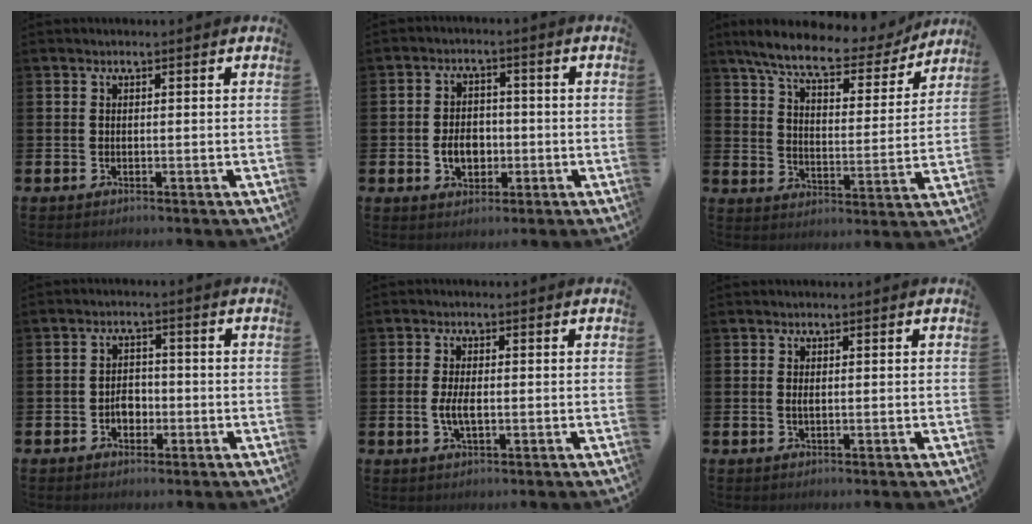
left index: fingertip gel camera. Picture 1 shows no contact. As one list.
[{"total": 4.4, "force": [-1.0, 3.3, 2.7], "torque": [-0.035, -0.001, -0.025]}, {"total": 8.4, "force": [7.4, 1.6, 3.6], "torque": [-0.097, -0.044, 0.124]}, {"total": 2.8, "force": [-0.9, 2.1, 1.5], "torque": [-0.011, -0.004, -0.025]}, {"total": 3.2, "force": [-0.3, 1.3, 2.9], "torque": [-0.048, 0.001, -0.008]}, {"total": 0.6, "force": [0.1, 0.1, 0.6], "torque": [-0.007, 0.000, 0.001]}]